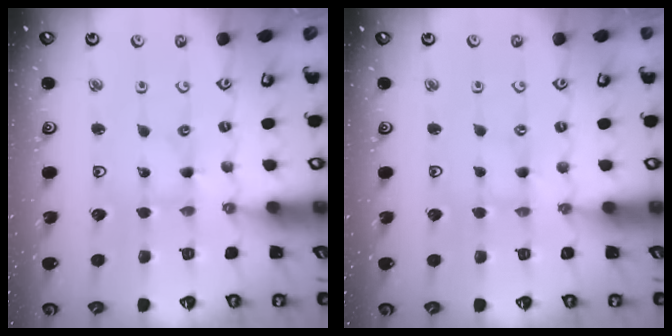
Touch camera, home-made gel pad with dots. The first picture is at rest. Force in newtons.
{"total": 0.0}